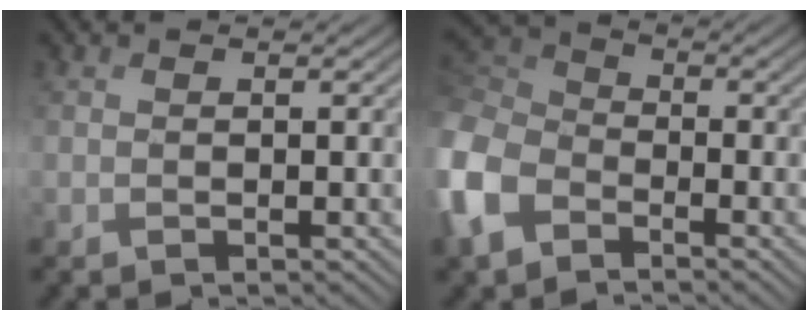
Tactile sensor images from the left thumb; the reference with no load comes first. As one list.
[{"total": 9.7, "force": [-4.6, 6.6, 5.4], "torque": [-0.166, -0.012, -0.113]}]